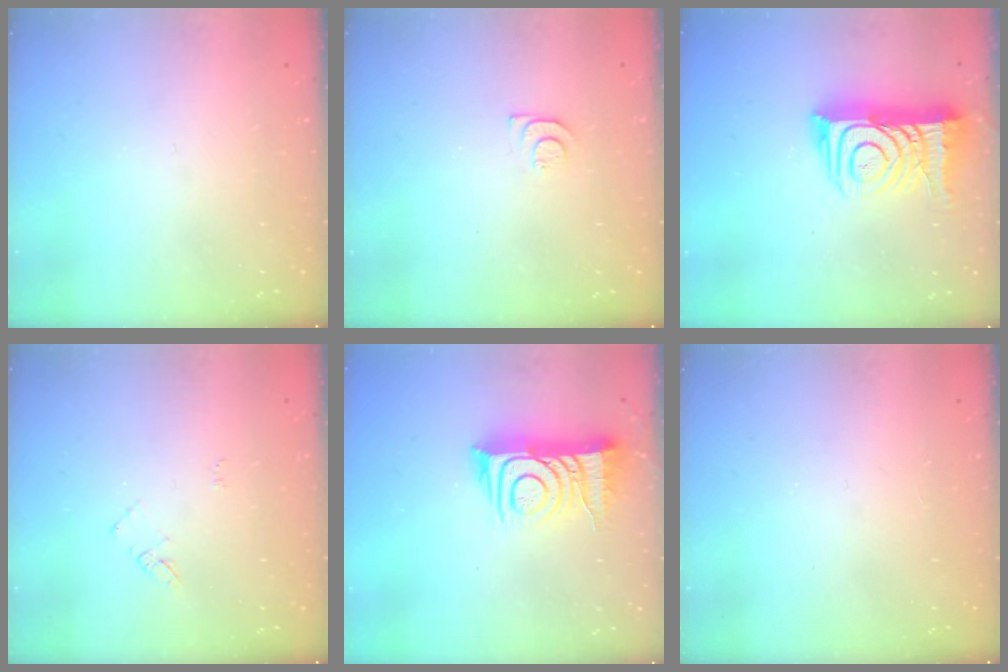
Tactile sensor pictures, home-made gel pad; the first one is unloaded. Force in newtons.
{"total": 7.4, "press": 7.4, "slide": 0.5}
{"total": 15.7, "press": 15.6, "slide": 1.2}
{"total": 4.3, "press": 4.3, "slide": 0.5}
{"total": 12.6, "press": 12.6, "slide": 0.9}
{"total": 2.8, "press": 2.8, "slide": 0.4}